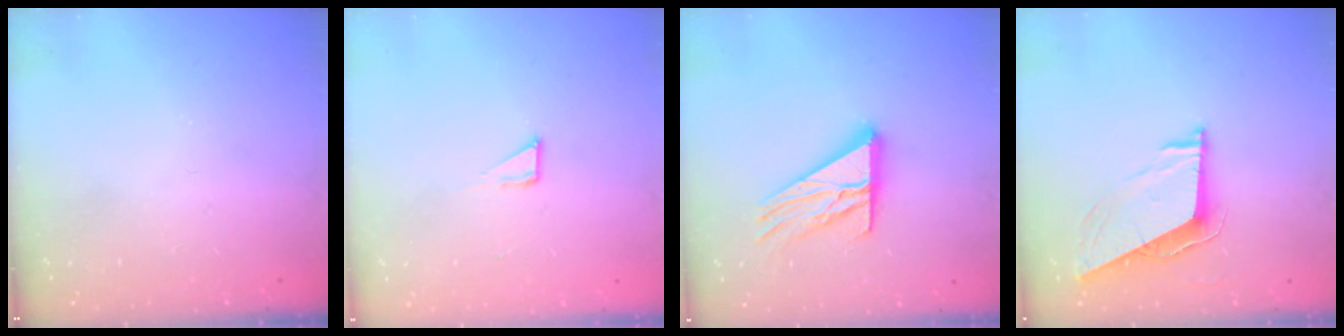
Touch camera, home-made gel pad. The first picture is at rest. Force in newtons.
{"total": 2.6, "press": 2.6, "slide": 0.1}
{"total": 14.6, "press": 14.5, "slide": 1.4}
{"total": 8.5, "press": 8.2, "slide": 2.2}